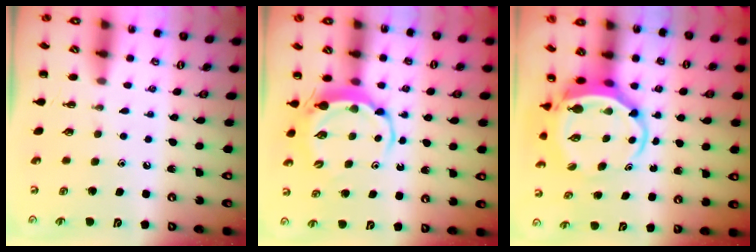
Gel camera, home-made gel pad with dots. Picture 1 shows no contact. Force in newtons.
{"total": 5.6, "press": 5.5, "slide": 0.6}
{"total": 7.4, "press": 7.1, "slide": 1.9}